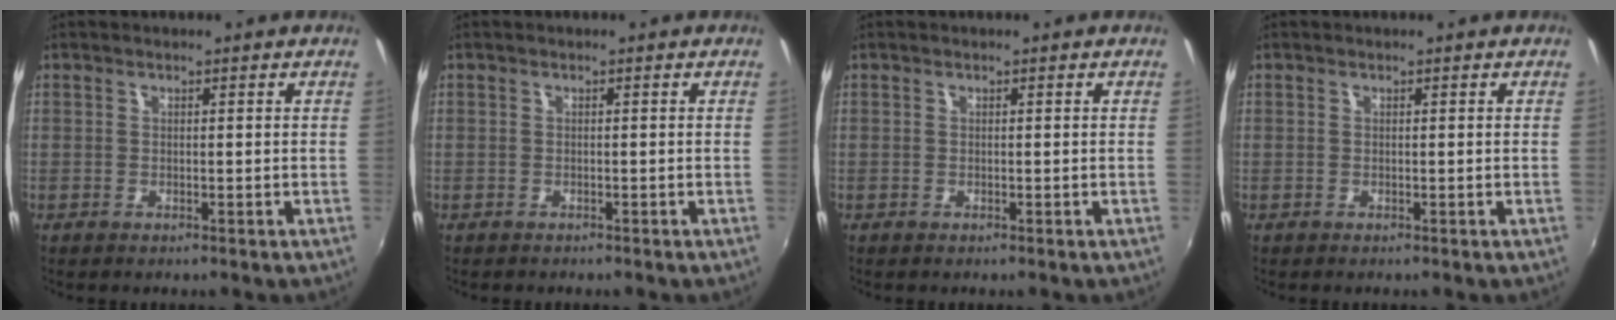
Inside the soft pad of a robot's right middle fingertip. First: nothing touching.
{"total": 0.6, "force": [-0.5, 0.3, 0.1], "torque": [-0.004, -0.002, -0.007]}
{"total": 0.0}
{"total": 0.0}